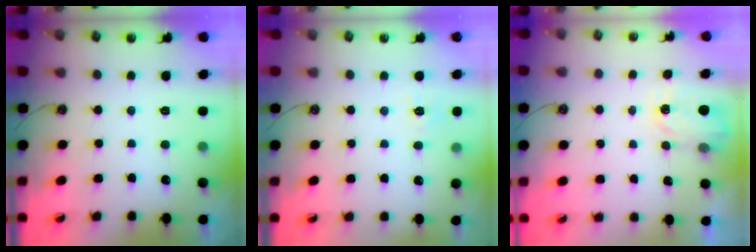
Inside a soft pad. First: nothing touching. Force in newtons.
{"total": 6.0, "press": 6.0, "slide": 0.7}
{"total": 2.6, "press": 2.6, "slide": 0.4}